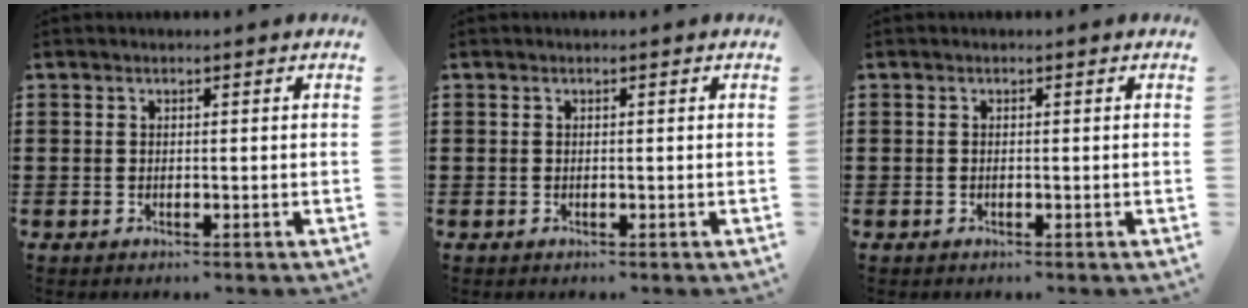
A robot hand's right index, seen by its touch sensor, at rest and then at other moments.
{"total": 0.0}
{"total": 0.0}